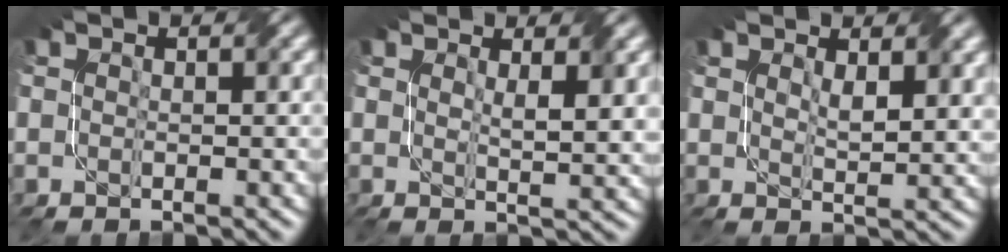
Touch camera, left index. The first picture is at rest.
{"total": 2.8, "force": [1.4, 0.5, 2.4], "torque": [-0.037, -0.006, 0.025]}
{"total": 2.5, "force": [1.5, 0.8, 1.9], "torque": [-0.039, -0.003, 0.030]}